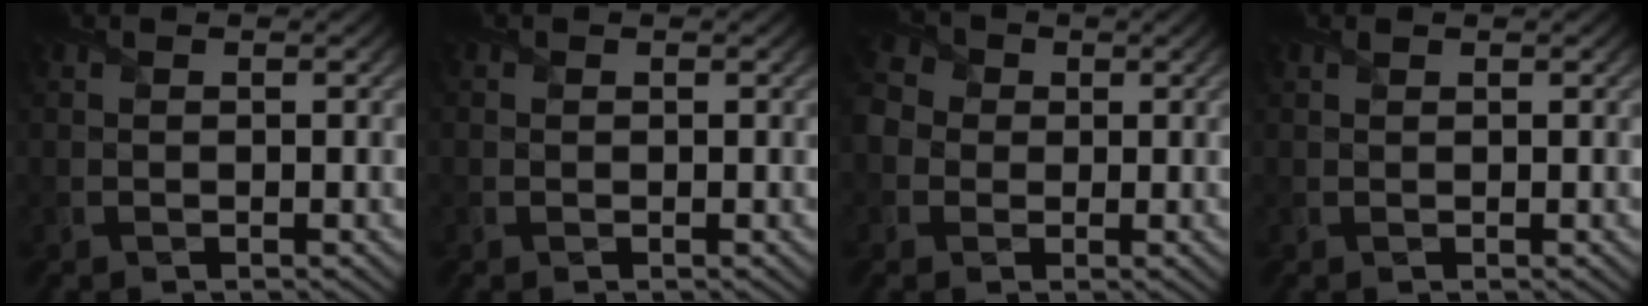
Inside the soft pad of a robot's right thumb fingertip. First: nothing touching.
{"total": 0.0}
{"total": 4.4, "force": [-0.1, 4.0, 1.8], "torque": [-0.057, 0.004, -0.010]}
{"total": 0.0}